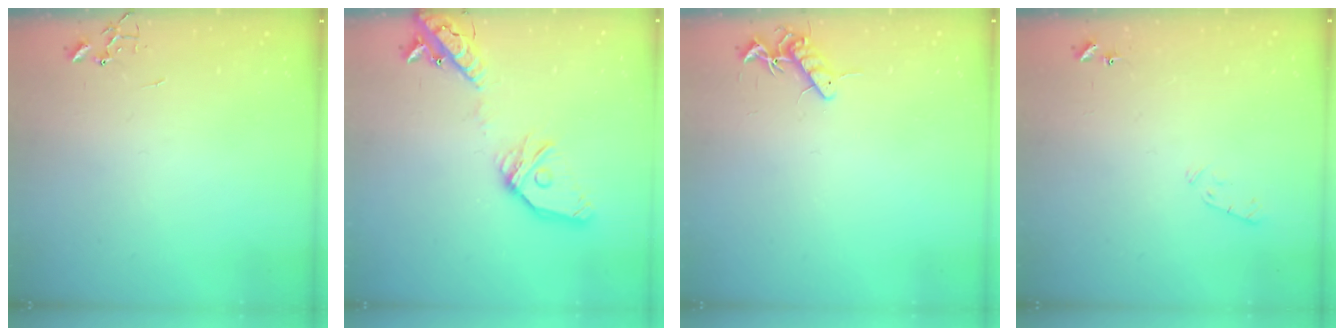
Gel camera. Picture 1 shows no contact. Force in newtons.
{"total": 18.2, "press": 18.0, "slide": 3.2}
{"total": 8.1, "press": 8.1, "slide": 0.8}
{"total": 4.5, "press": 4.5, "slide": 0.4}